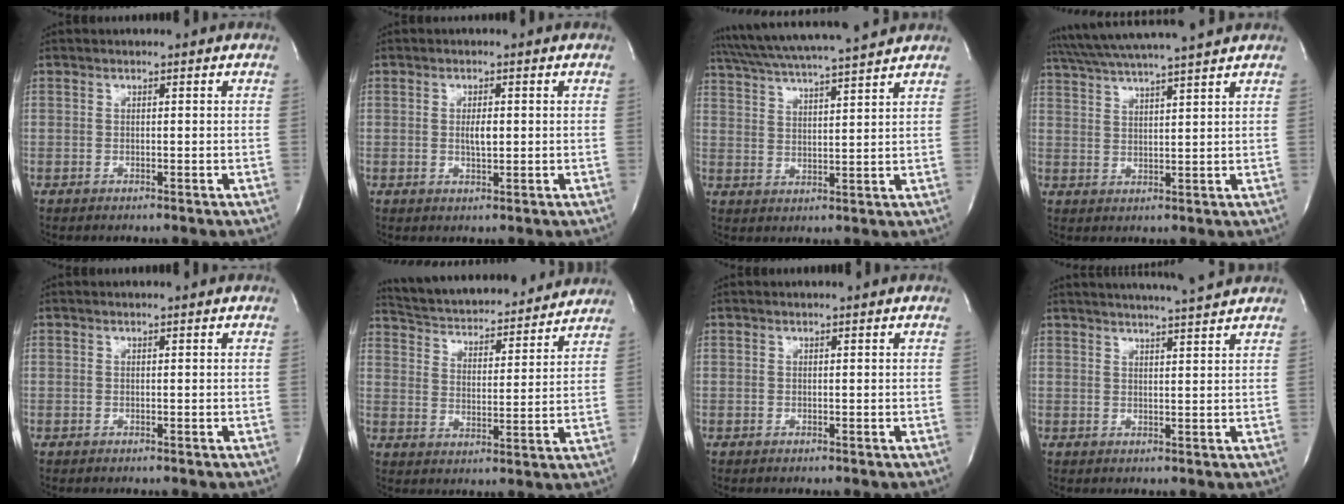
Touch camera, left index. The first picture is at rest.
{"total": 2.2, "force": [0.2, 0.6, 2.1], "torque": [-0.041, -0.001, 0.005]}
{"total": 15.6, "force": [14.0, -0.1, 6.9], "torque": [-0.135, 0.025, 0.216]}
{"total": 13.3, "force": [11.8, -0.9, 6.0], "torque": [-0.114, 0.023, 0.180]}
{"total": 0.6, "force": [0.6, 0.0, 0.2], "torque": [-0.002, 0.005, 0.010]}
{"total": 20.0, "force": [18.7, 3.8, 5.9], "torque": [-0.101, 0.012, 0.269]}
{"total": 0.8, "force": [0.8, -0.1, 0.3], "torque": [-0.006, 0.006, 0.014]}
{"total": 9.5, "force": [8.7, -0.7, 3.6], "torque": [-0.062, 0.009, 0.114]}